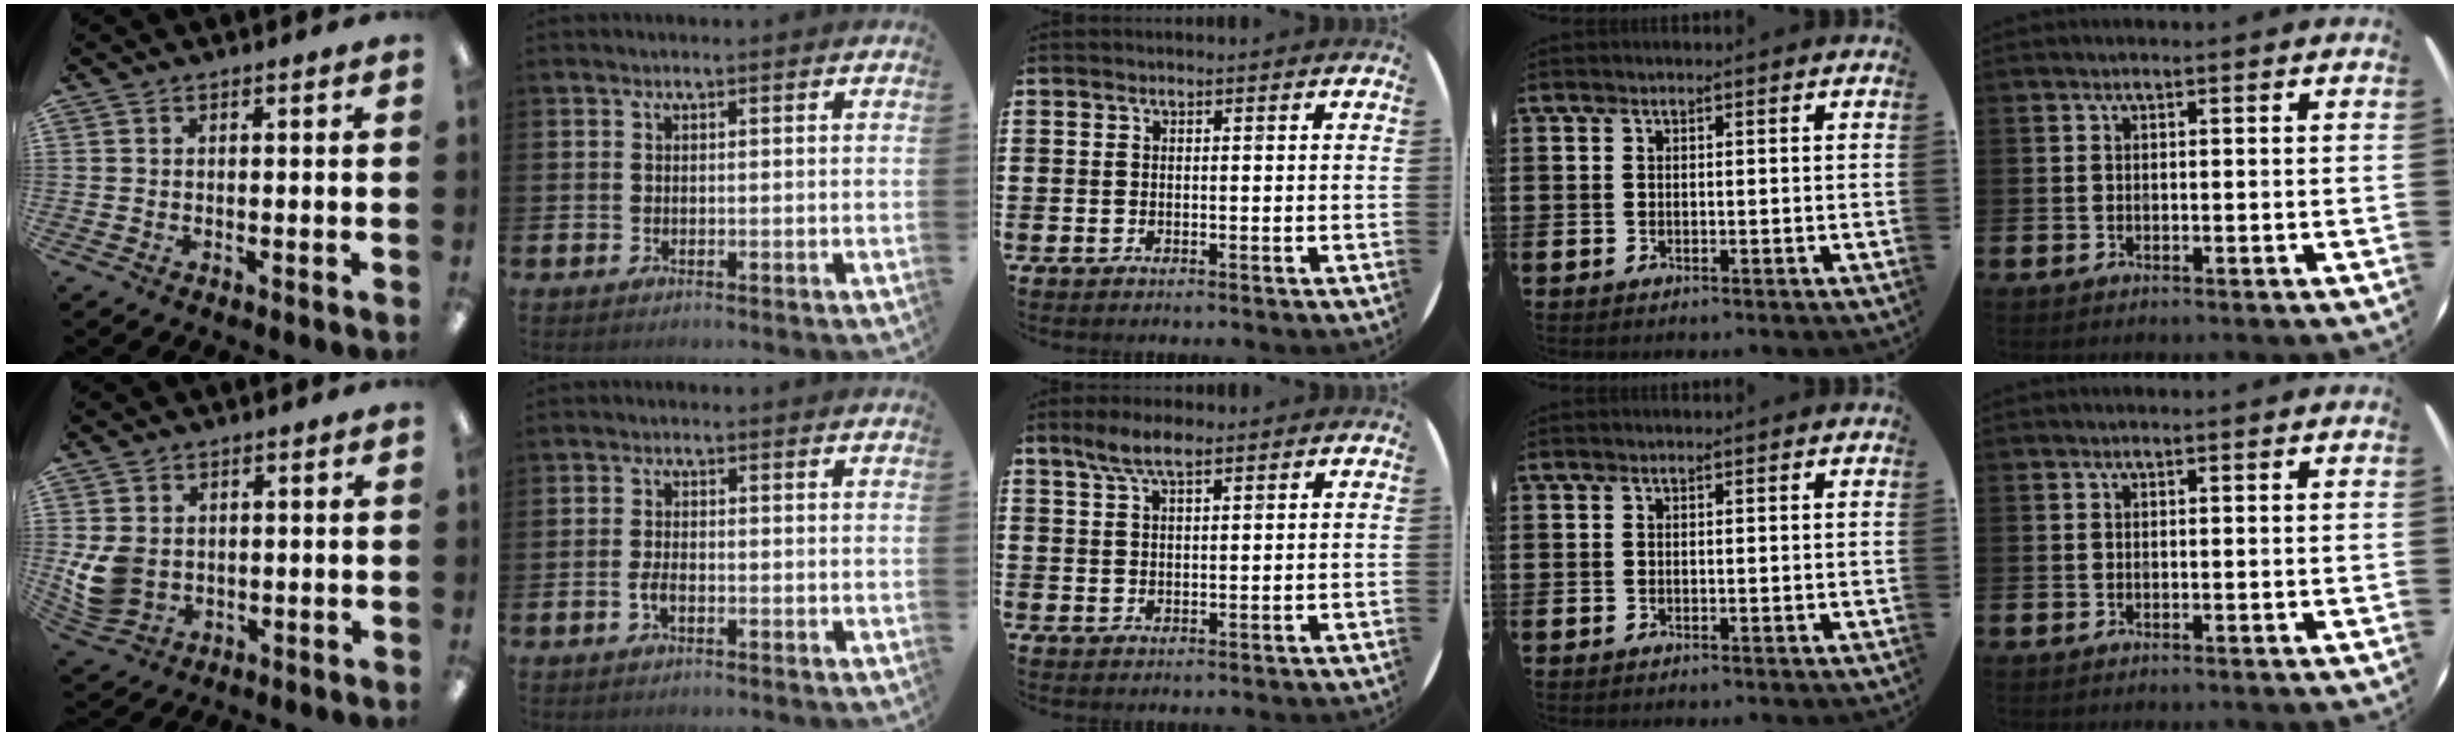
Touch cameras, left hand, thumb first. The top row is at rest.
{"thumb": {"total": 8.2, "force": [0.3, 6.8, 4.5], "torque": [-0.109, 0.009, 0.009]}, "index": {"total": 1.9, "force": [-0.7, 0.9, 1.5], "torque": [-0.031, 0.003, -0.014]}, "middle": {"total": 4.3, "force": [3.1, 1.2, 2.7], "torque": [-0.050, 0.002, 0.054]}}